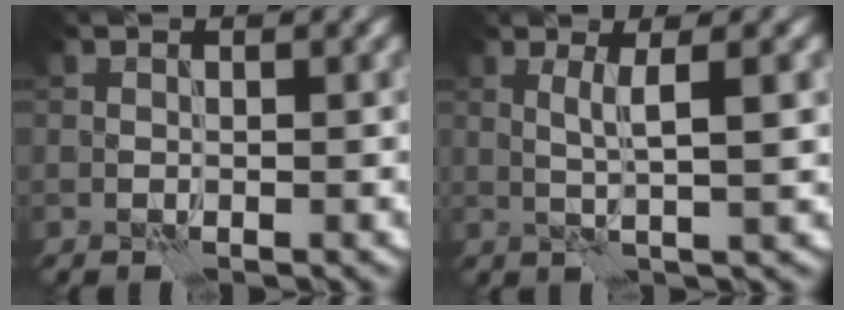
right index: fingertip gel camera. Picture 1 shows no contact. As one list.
[{"total": 3.2, "force": [0.4, 0.1, 3.2], "torque": [-0.056, -0.001, 0.009]}]